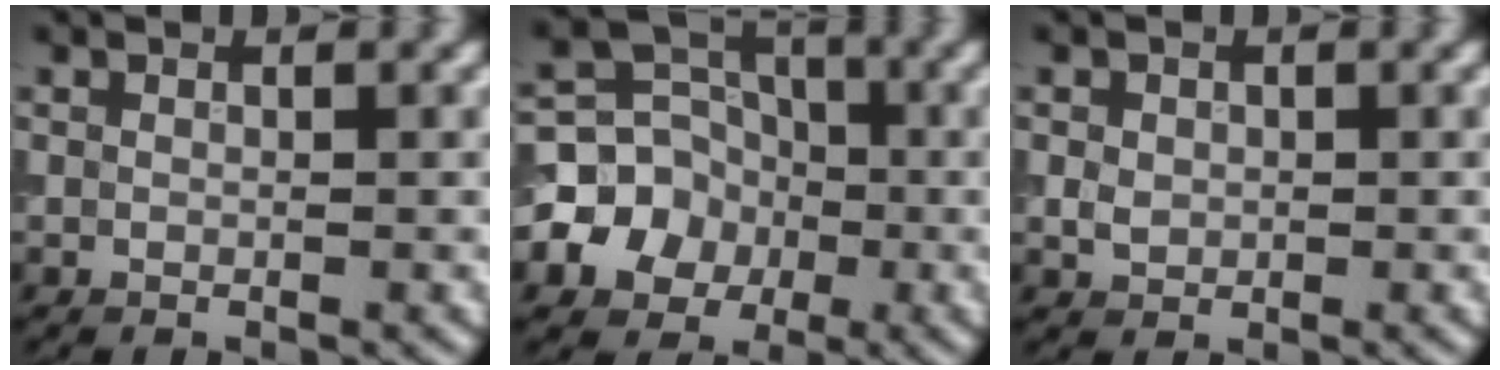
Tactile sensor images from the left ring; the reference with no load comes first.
{"total": 5.8, "force": [-1.5, 5.1, 2.3], "torque": [-0.020, 0.005, -0.047]}
{"total": 1.4, "force": [0.0, 1.2, 0.6], "torque": [-0.011, -0.001, -0.002]}